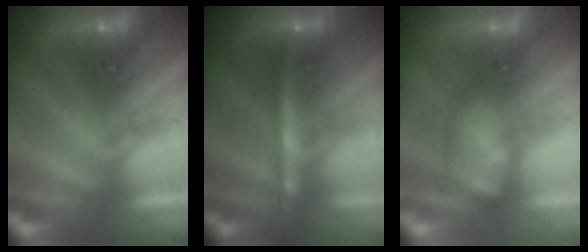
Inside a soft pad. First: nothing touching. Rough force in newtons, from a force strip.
{"total": 8.5}
{"total": 4.7}